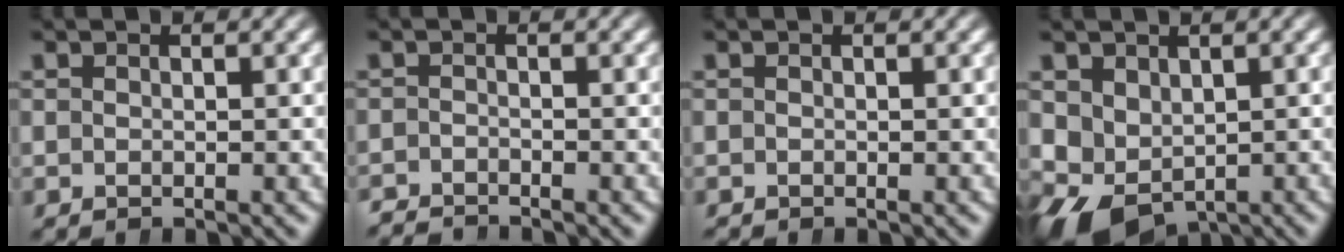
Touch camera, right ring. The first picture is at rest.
{"total": 2.1, "force": [-2.1, 0.5, -0.2], "torque": [0.001, -0.014, -0.035]}
{"total": 0.0}
{"total": 8.5, "force": [-3.6, 6.9, 3.4], "torque": [-0.113, -0.063, -0.028]}